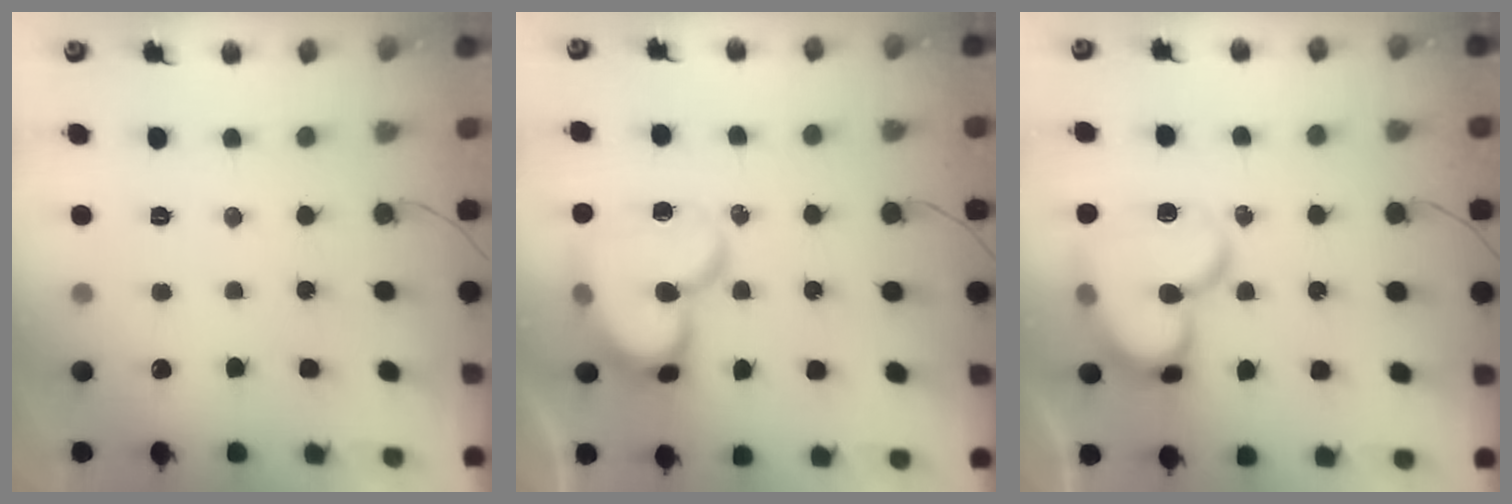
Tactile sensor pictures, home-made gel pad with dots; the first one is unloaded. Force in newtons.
{"total": 17.8, "press": 17.7, "slide": 1.8}
{"total": 18.1, "press": 18.0, "slide": 1.8}